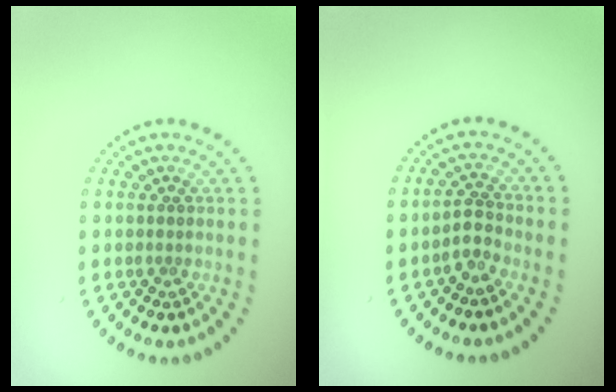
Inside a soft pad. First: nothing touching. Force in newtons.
{"total": 1.6, "press": 1.3, "slide": 1.0}